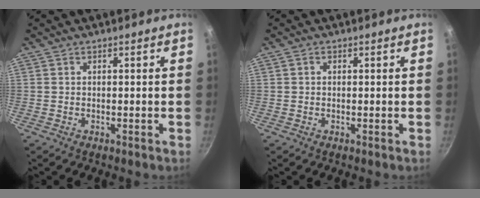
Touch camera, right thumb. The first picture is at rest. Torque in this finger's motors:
{"motor_torque": [0.28, 0.04, 0.01, 0.51, -0.02]}